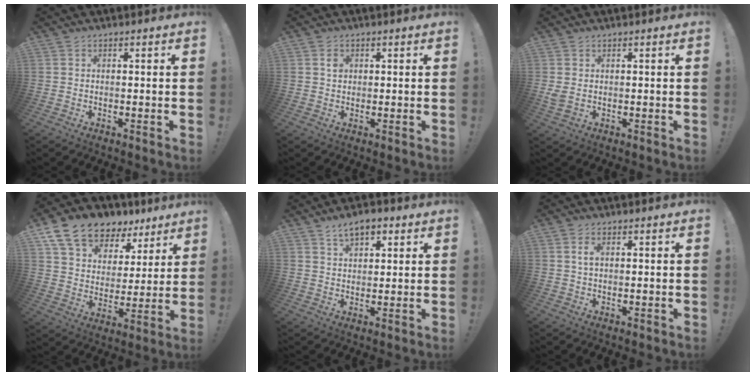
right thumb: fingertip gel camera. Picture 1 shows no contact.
{"total": 1.9, "force": [0.4, 1.6, 0.8], "torque": [0.007, -0.005, 0.002]}
{"total": 2.2, "force": [0.7, 1.3, 1.7], "torque": [-0.017, -0.004, 0.011]}
{"total": 13.9, "force": [9.8, 8.1, 5.4], "torque": [-0.089, -0.072, 0.181]}
{"total": 6.8, "force": [4.0, 3.9, 3.8], "torque": [-0.058, -0.007, 0.072]}
{"total": 2.7, "force": [0.9, 1.3, 2.2], "torque": [-0.031, -0.001, 0.012]}